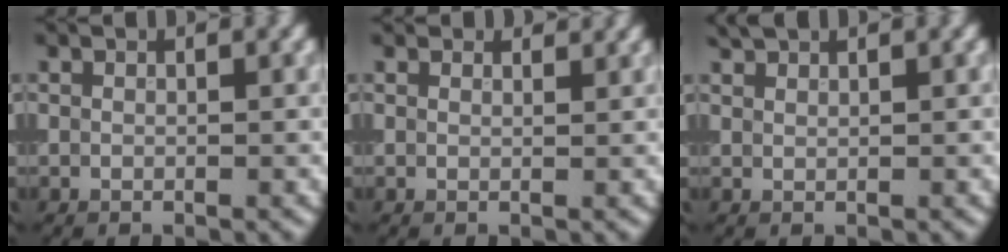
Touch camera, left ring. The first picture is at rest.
{"total": 2.1, "force": [2.0, 0.6, 0.4], "torque": [-0.013, -0.001, 0.020]}
{"total": 1.1, "force": [1.1, 0.1, 0.2], "torque": [-0.002, 0.002, 0.024]}